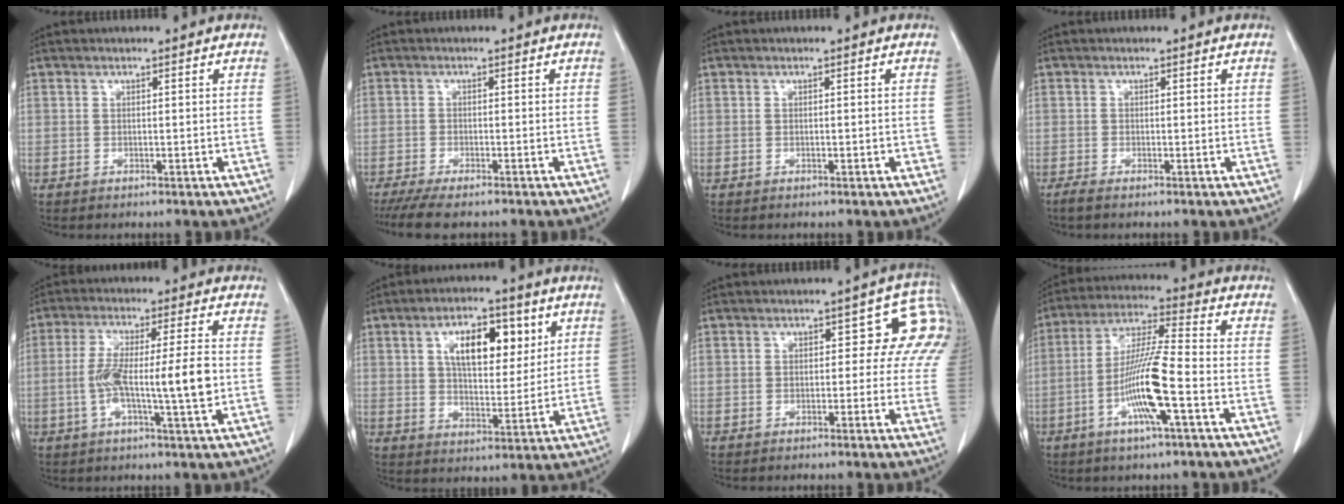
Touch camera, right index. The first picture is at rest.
{"total": 6.8, "force": [-5.6, 1.4, 3.5], "torque": [-0.051, -0.013, -0.089]}
{"total": 0.9, "force": [-0.2, 0.4, 0.8], "torque": [-0.012, 0.001, -0.003]}
{"total": 1.3, "force": [-0.9, 0.2, 0.8], "torque": [-0.020, -0.004, -0.019]}
{"total": 10.8, "force": [-1.5, 0.5, 10.7], "torque": [-0.193, 0.008, -0.029]}
{"total": 10.6, "force": [4.0, 4.9, 8.5], "torque": [-0.136, 0.015, 0.068]}
{"total": 6.3, "force": [1.6, 3.9, 4.7], "torque": [-0.040, 0.023, 0.004]}
{"total": 11.6, "force": [-3.9, 0.2, 10.9], "torque": [-0.215, -0.001, -0.077]}